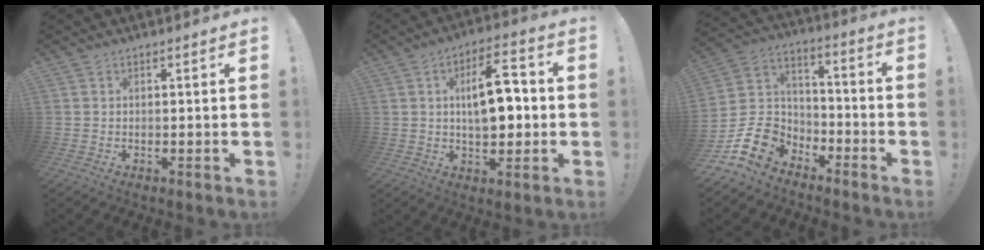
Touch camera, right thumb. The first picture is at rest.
{"total": 13.4, "force": [0.6, 6.9, 11.5], "torque": [-0.168, 0.008, 0.008]}
{"total": 14.8, "force": [-8.6, 10.5, 5.9], "torque": [-0.102, 0.056, -0.151]}